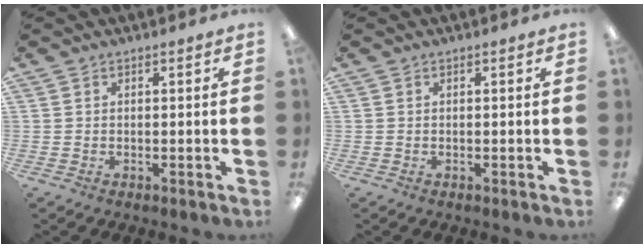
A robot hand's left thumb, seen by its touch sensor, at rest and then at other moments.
{"total": 0.0}